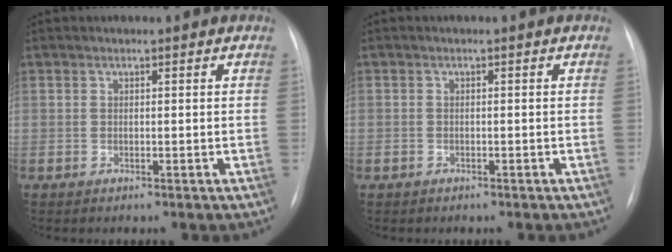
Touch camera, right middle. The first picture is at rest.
{"total": 0.6, "force": [-0.4, 0.4, 0.1], "torque": [-0.011, 0.002, -0.006]}